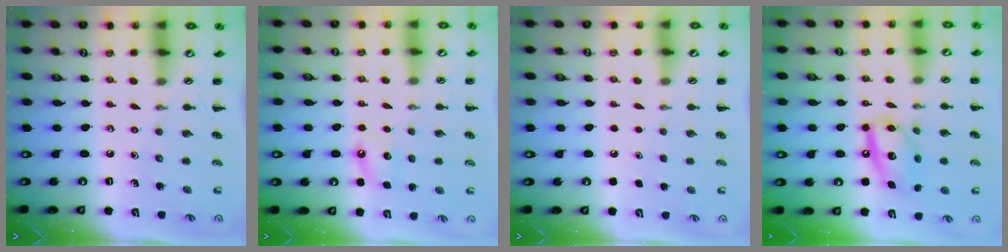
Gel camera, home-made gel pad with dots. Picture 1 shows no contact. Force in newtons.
{"total": 5.6, "press": 5.3, "slide": 1.8}
{"total": 1.8, "press": 1.7, "slide": 0.1}
{"total": 14.7, "press": 14.6, "slide": 2.0}